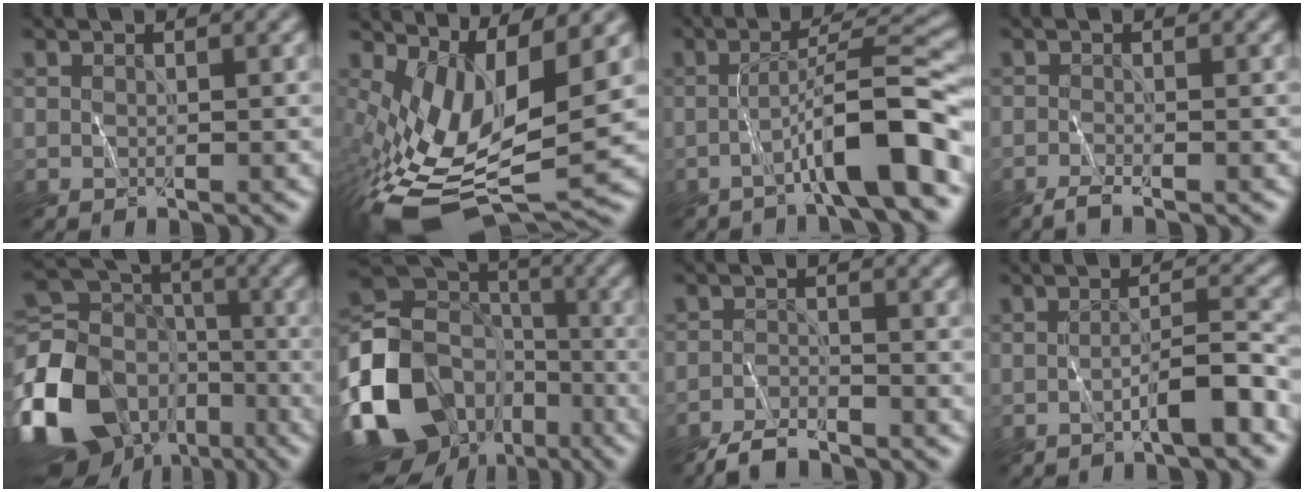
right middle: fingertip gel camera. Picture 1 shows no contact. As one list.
[{"total": 12.4, "force": [-0.3, 5.2, 11.2], "torque": [-0.236, -0.026, 0.008]}, {"total": 7.0, "force": [-2.8, 0.7, 6.4], "torque": [-0.099, 0.023, -0.047]}, {"total": 1.6, "force": [-1.2, 0.2, 1.0], "torque": [-0.018, -0.003, -0.028]}, {"total": 15.8, "force": [-6.7, 11.6, 8.4], "torque": [-0.224, -0.008, -0.138]}, {"total": 18.0, "force": [-7.8, 14.2, 7.8], "torque": [-0.215, -0.018, -0.141]}, {"total": 2.8, "force": [-2.5, 0.7, 1.1], "torque": [-0.024, -0.001, -0.053]}, {"total": 3.2, "force": [-1.6, 0.4, 2.7], "torque": [-0.044, 0.012, -0.031]}]